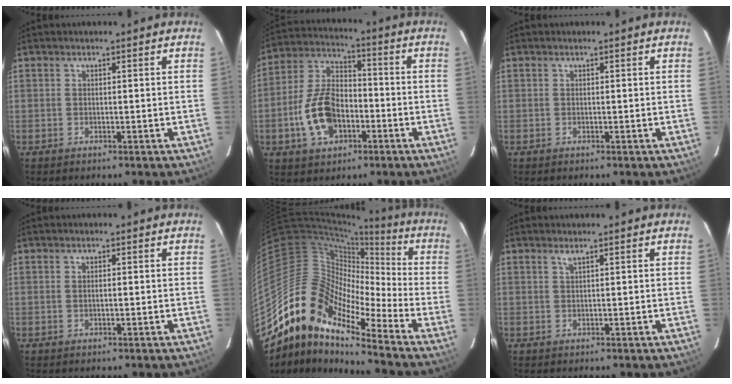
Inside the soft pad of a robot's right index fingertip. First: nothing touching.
{"total": 12.8, "force": [-4.4, 8.0, 8.9], "torque": [-0.187, 0.017, -0.071]}
{"total": 0.0}
{"total": 0.7, "force": [0.0, 0.1, 0.7], "torque": [-0.014, 0.002, -0.001]}
{"total": 14.0, "force": [-10.4, 4.1, 8.5], "torque": [-0.111, 0.001, -0.215]}
{"total": 0.8, "force": [0.5, -0.4, 0.5], "torque": [-0.011, 0.000, 0.007]}